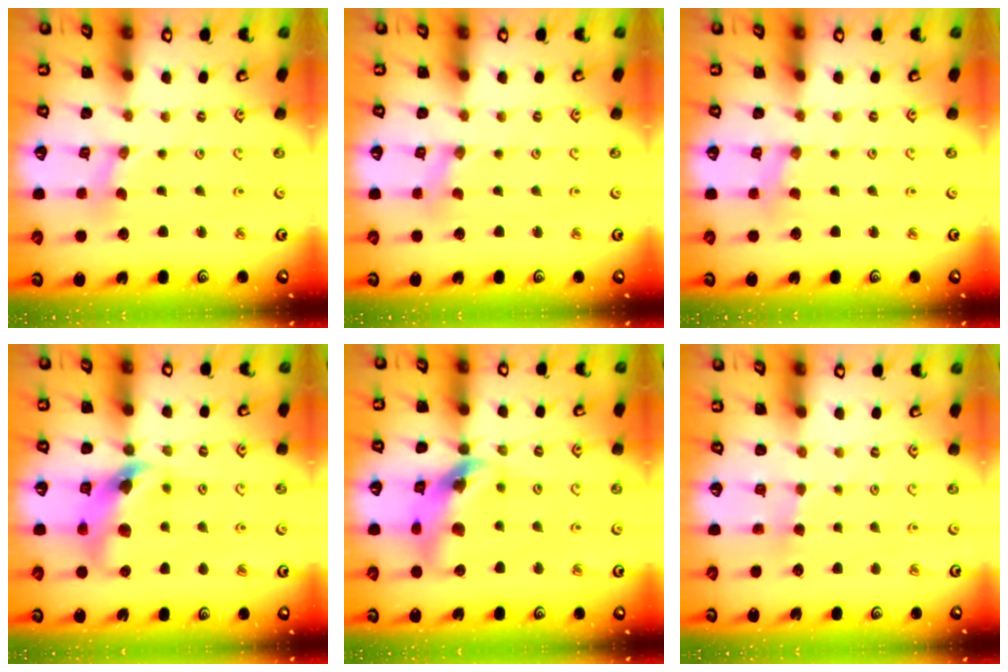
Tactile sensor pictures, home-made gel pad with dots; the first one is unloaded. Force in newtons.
{"total": 0.0}
{"total": 1.7, "press": 1.7, "slide": 0.3}
{"total": 11.2, "press": 11.1, "slide": 1.7}
{"total": 16.0, "press": 15.9, "slide": 2.1}
{"total": 2.9, "press": 2.9, "slide": 0.5}